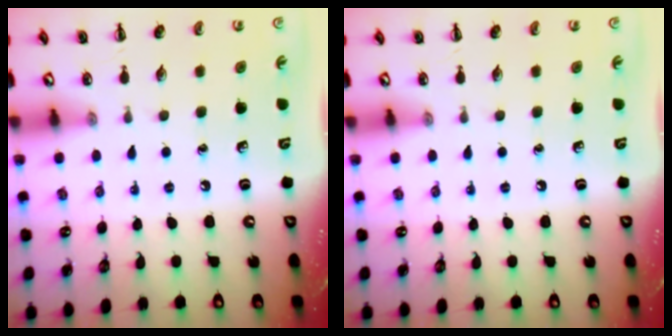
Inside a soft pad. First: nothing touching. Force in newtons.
{"total": 0.0}